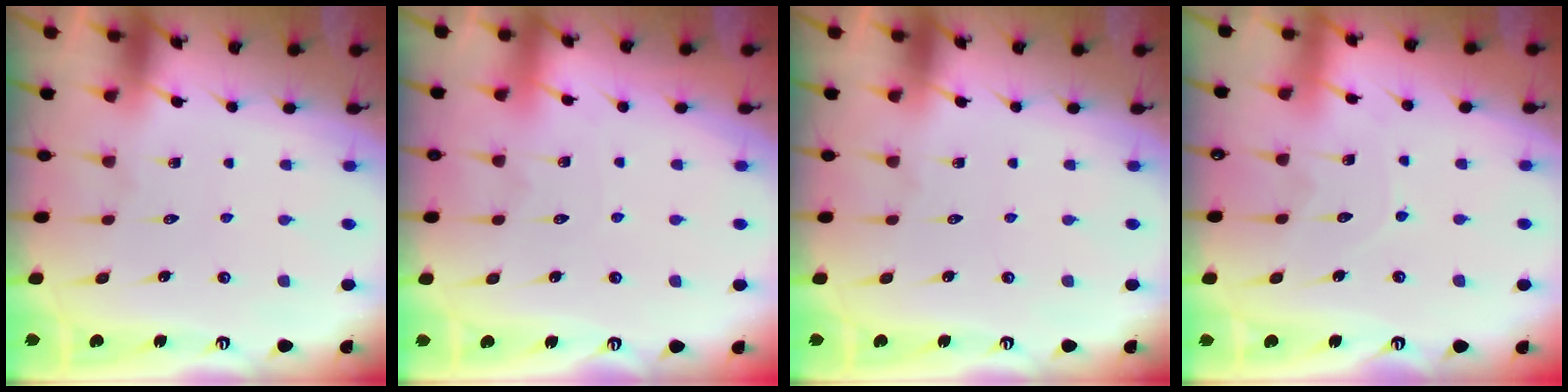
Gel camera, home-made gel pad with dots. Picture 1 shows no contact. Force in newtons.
{"total": 2.9, "press": 2.9, "slide": 0.3}
{"total": 0.0}
{"total": 5.3, "press": 5.3, "slide": 0.3}